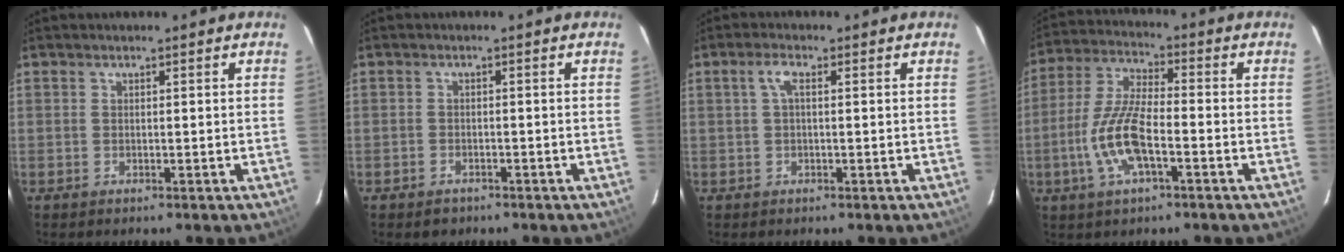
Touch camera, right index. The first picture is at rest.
{"total": 2.3, "force": [-1.5, 1.6, 0.4], "torque": [-0.011, 0.002, -0.019]}
{"total": 2.4, "force": [0.4, 0.5, 2.3], "torque": [-0.050, 0.007, 0.007]}
{"total": 11.8, "force": [-3.9, 3.7, 10.5], "torque": [-0.225, -0.001, -0.078]}